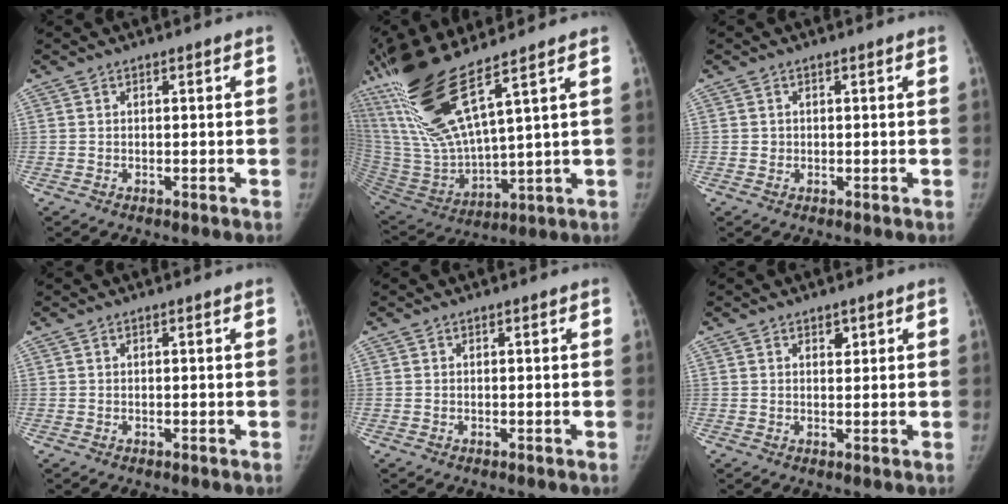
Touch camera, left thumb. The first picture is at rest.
{"total": 22.5, "force": [12.3, 4.3, 18.4], "torque": [-0.388, -0.053, 0.247]}
{"total": 0.8, "force": [0.0, 0.8, -0.2], "torque": [0.016, -0.003, -0.001]}
{"total": 0.0}
{"total": 0.0}
{"total": 1.7, "force": [1.0, 1.1, 0.8], "torque": [0.005, -0.011, 0.014]}